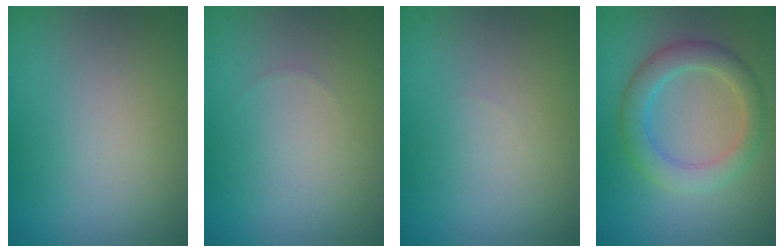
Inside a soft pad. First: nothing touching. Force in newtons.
{"total": 0.0}
{"total": 0.0}
{"total": 4.1, "press": 4.1, "slide": 0.3}